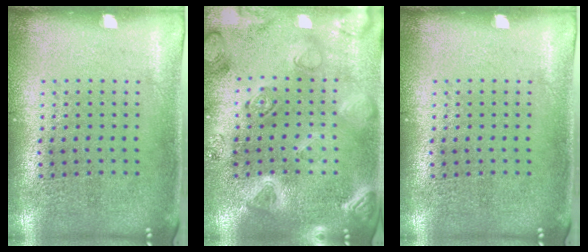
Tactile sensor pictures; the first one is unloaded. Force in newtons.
{"total": 3.1, "press": 3.0, "slide": 0.8}
{"total": 0.0}